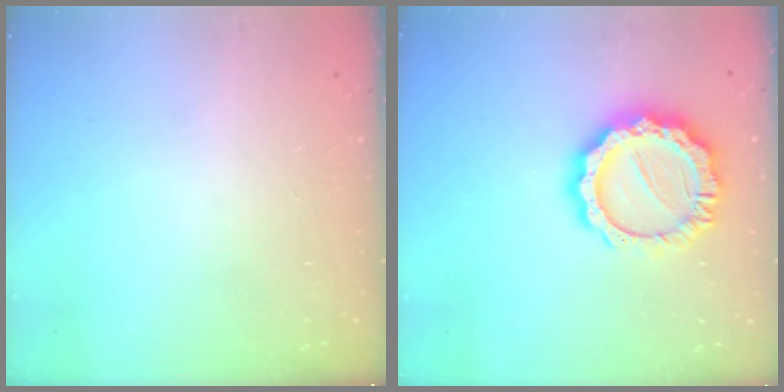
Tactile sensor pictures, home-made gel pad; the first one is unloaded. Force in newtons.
{"total": 14.9, "press": 14.8, "slide": 0.9}